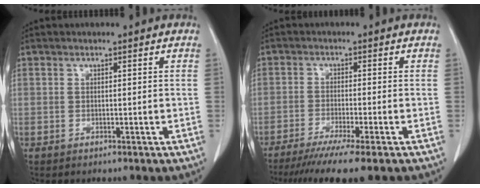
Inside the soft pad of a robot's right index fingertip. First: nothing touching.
{"total": 9.5, "force": [-7.2, -0.5, 6.2], "torque": [-0.085, -0.025, -0.112]}